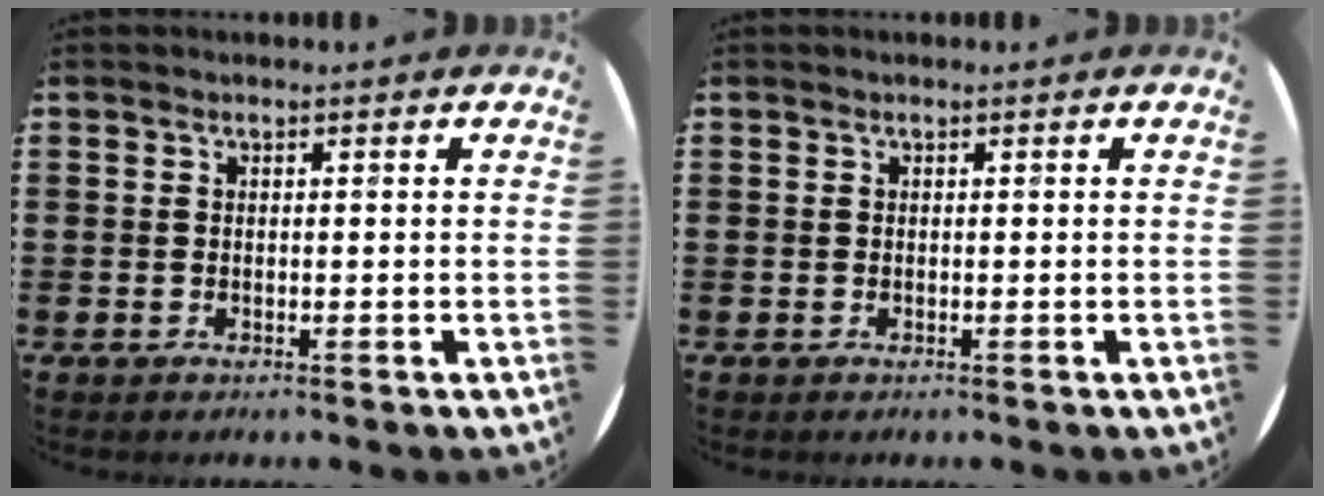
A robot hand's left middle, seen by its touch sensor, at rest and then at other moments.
{"total": 0.0}